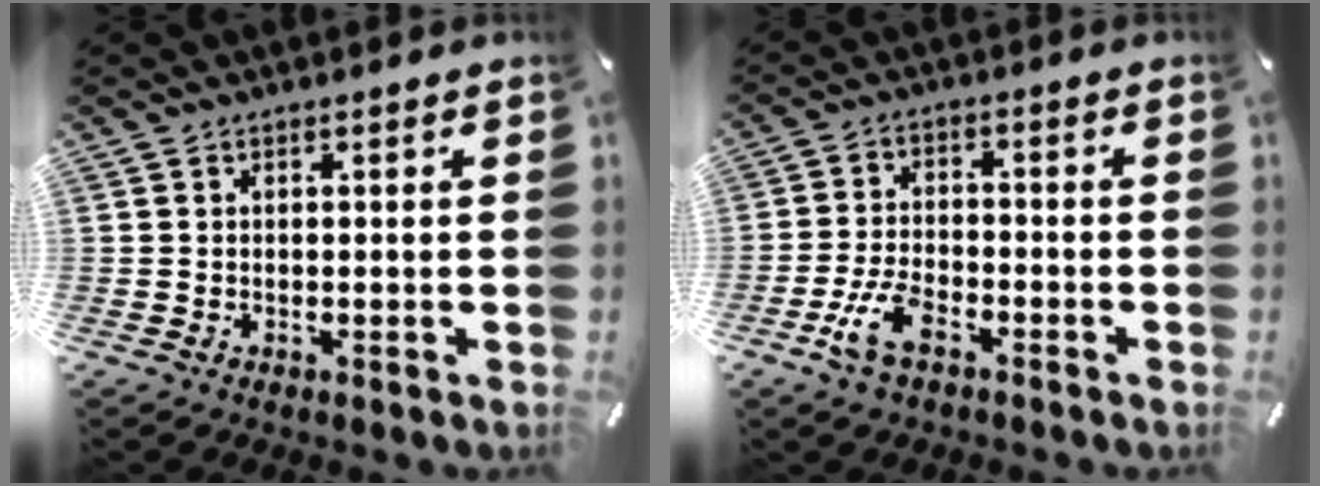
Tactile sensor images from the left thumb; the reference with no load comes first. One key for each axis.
{"total": 7.5, "fx": -4.0, "fy": 3.8, "fz": 5.1, "tx": -0.117, "ty": 0.011, "tz": -0.078}